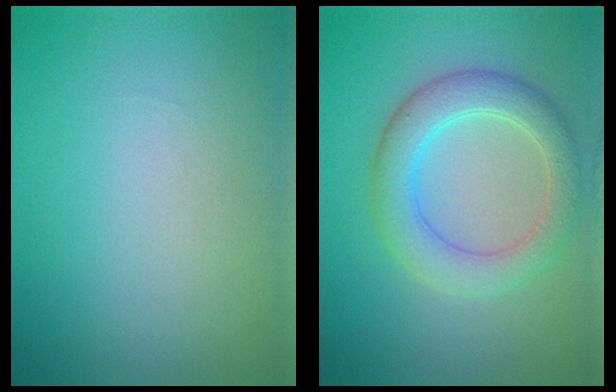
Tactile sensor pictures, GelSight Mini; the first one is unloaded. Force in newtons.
{"total": 4.5, "press": 4.5, "slide": 0.2}